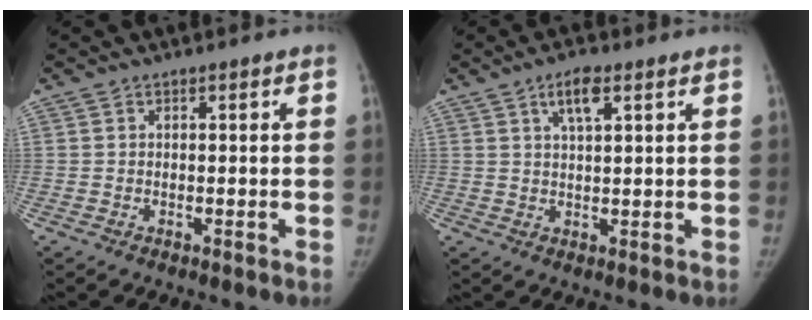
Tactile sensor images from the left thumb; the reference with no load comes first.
{"total": 4.9, "force": [2.4, 1.2, 4.1], "torque": [-0.074, -0.005, 0.043]}